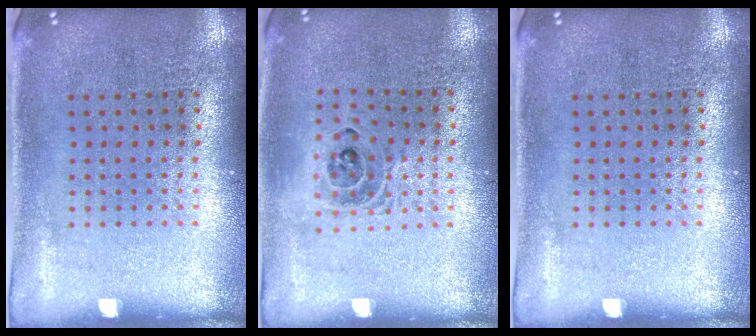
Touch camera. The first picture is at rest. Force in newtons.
{"total": 1.3, "press": 1.2, "slide": 0.5}
{"total": 0.0}